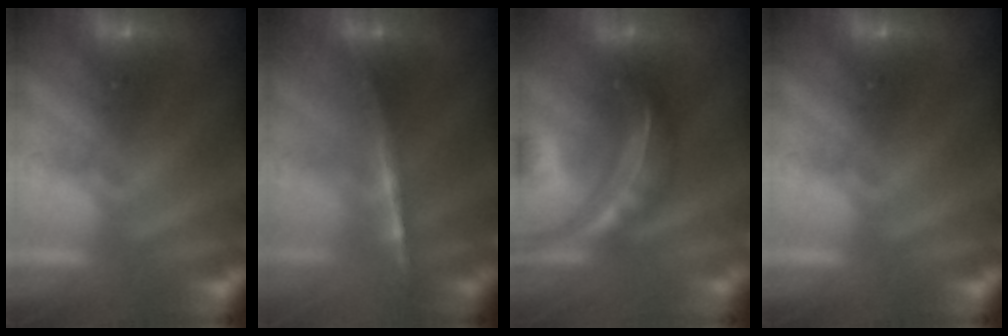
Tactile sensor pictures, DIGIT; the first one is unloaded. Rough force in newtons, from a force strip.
{"total": 1.5}
{"total": 7.4}
{"total": 0.0}